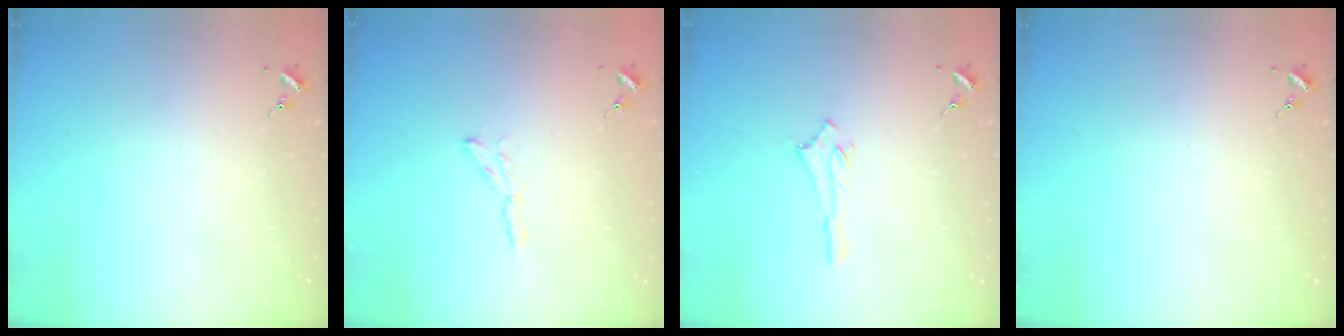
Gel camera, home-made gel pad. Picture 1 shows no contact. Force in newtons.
{"total": 2.9, "press": 2.9, "slide": 0.3}
{"total": 2.6, "press": 2.6, "slide": 0.3}
{"total": 0.0}